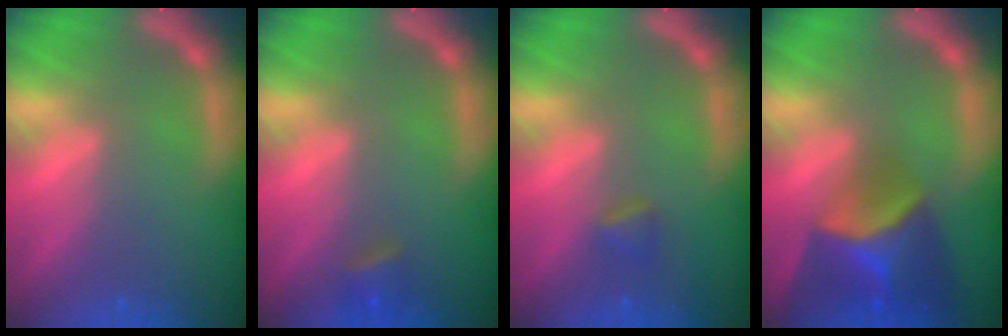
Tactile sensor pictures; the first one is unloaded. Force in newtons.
{"total": 1.9}
{"total": 1.4}
{"total": 8.4}